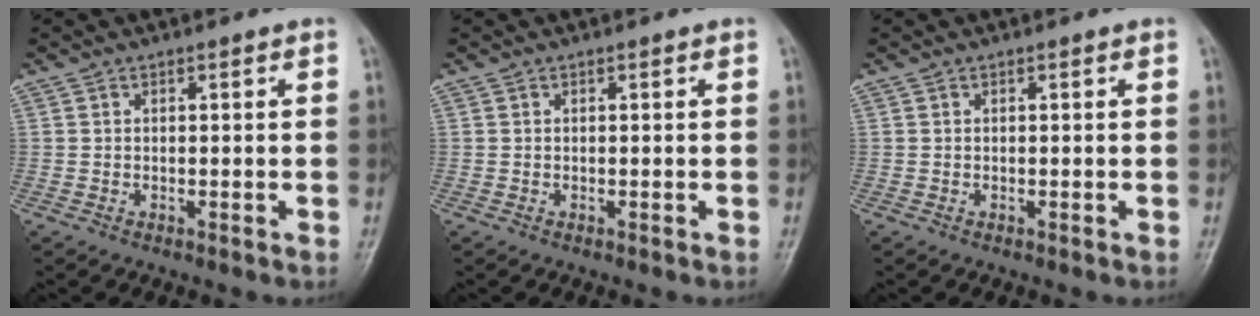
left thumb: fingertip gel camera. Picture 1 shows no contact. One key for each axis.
{"total": 0.0}
{"total": 0.0}